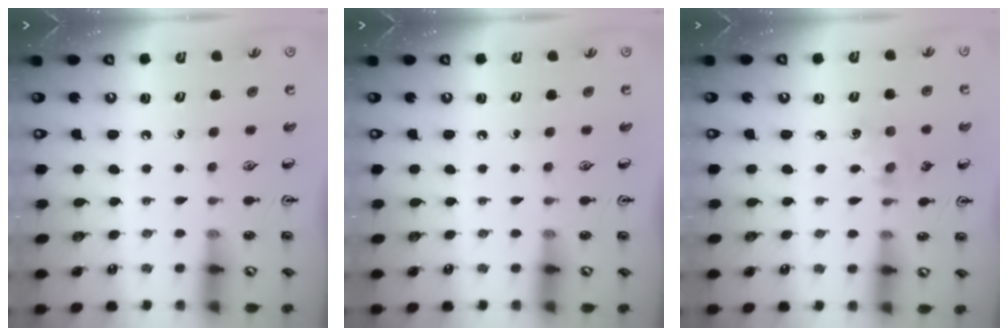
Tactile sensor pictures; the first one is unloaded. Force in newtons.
{"total": 0.0}
{"total": 3.8, "press": 3.8, "slide": 0.5}